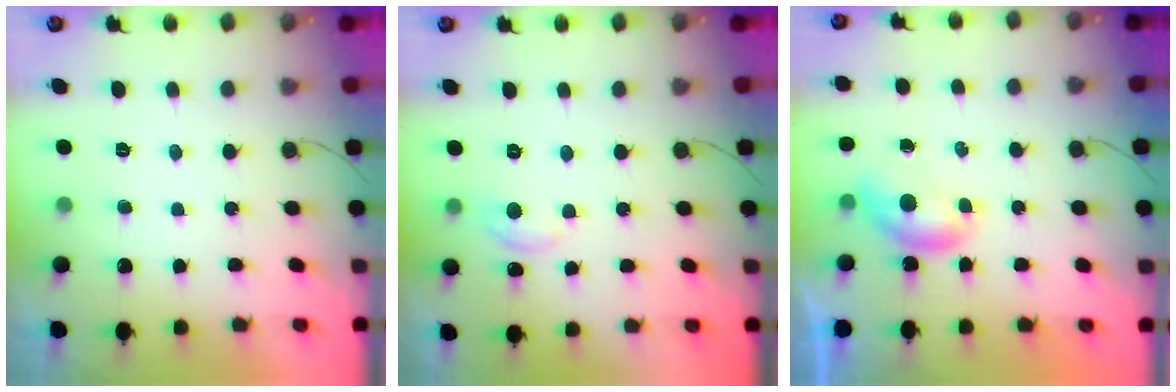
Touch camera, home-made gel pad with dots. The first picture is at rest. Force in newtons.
{"total": 4.7, "press": 4.6, "slide": 0.6}
{"total": 5.2, "press": 5.2, "slide": 0.7}